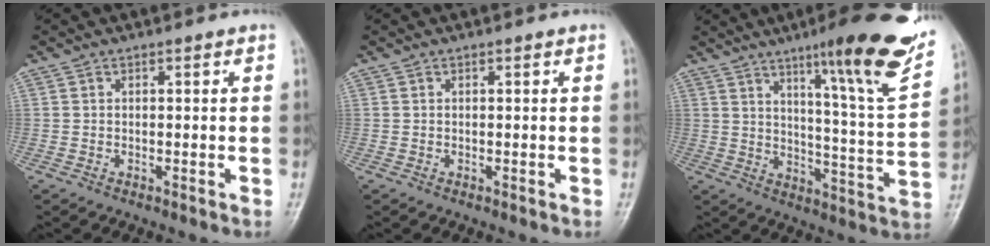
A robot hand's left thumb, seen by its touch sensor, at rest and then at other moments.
{"total": 0.0}
{"total": 20.0, "force": [12.2, 2.1, 15.7], "torque": [-0.191, -0.062, 0.174]}